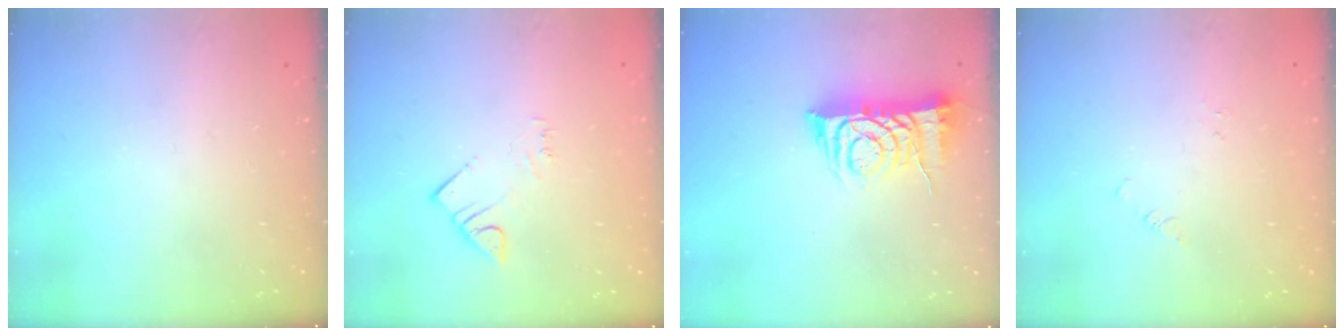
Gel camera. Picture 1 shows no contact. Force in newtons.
{"total": 3.0, "press": 3.0, "slide": 0.3}
{"total": 8.9, "press": 8.8, "slide": 1.0}
{"total": 2.2, "press": 2.2, "slide": 0.2}